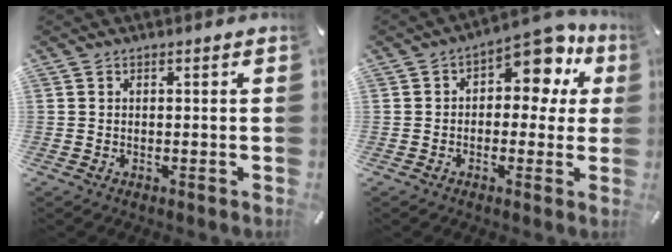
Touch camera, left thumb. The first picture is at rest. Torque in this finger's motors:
{"motor_torque": [0.17, 0.16, 0.08, -0.02, 0.11]}